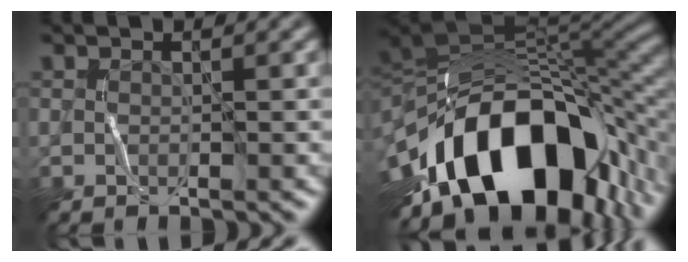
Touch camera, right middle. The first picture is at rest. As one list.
[{"total": 16.1, "force": [-6.5, 9.3, 11.4], "torque": [-0.181, 0.018, -0.106]}]